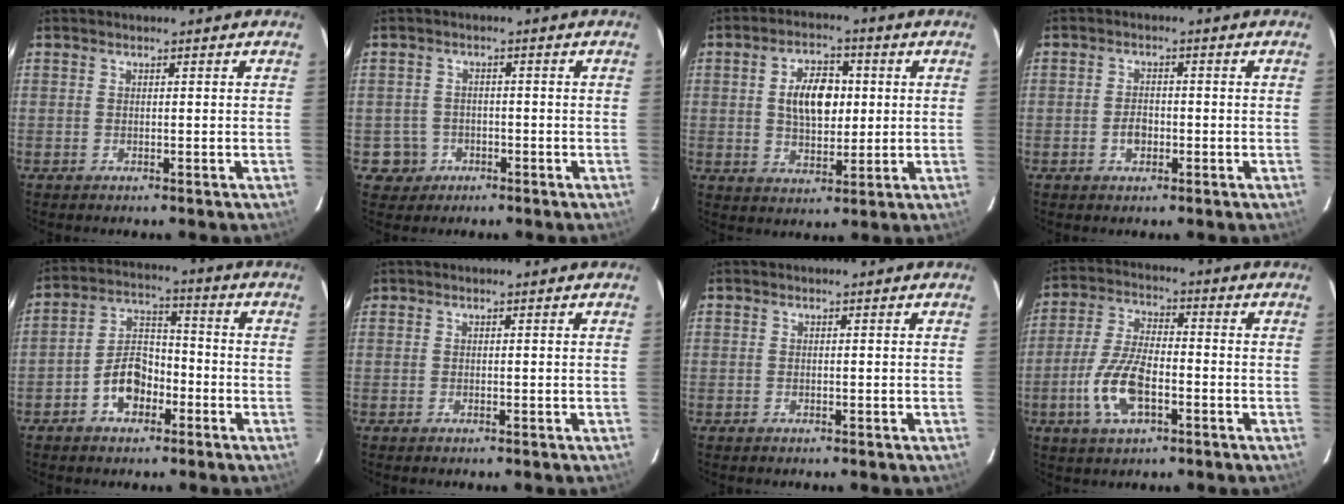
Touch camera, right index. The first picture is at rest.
{"total": 4.4, "force": [-1.6, 4.1, 0.0], "torque": [-0.007, 0.021, -0.023]}
{"total": 9.3, "force": [1.3, 5.4, 7.5], "torque": [-0.130, 0.017, 0.027]}
{"total": 3.0, "force": [-0.9, 2.1, 1.9], "torque": [-0.035, 0.004, -0.016]}
{"total": 8.1, "force": [-3.8, 5.3, 4.7], "torque": [-0.088, 0.029, -0.061]}
{"total": 0.0}
{"total": 0.0}
{"total": 10.9, "force": [-3.9, 4.6, 9.0], "torque": [-0.193, 0.000, -0.073]}